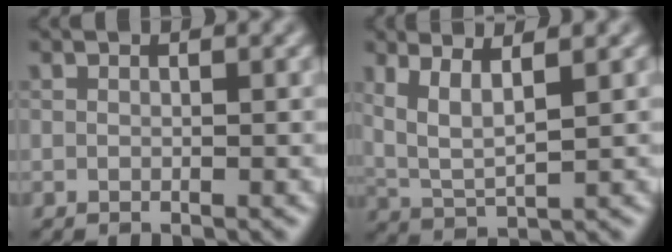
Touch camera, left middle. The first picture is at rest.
{"total": 3.9, "force": [1.8, 1.2, 3.3], "torque": [-0.073, -0.004, 0.041]}